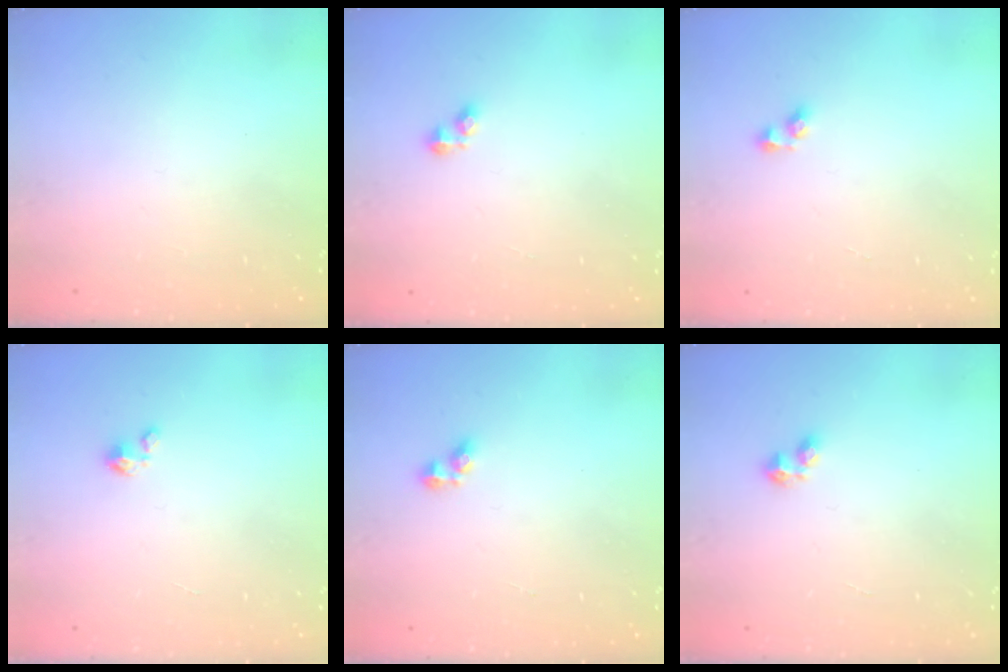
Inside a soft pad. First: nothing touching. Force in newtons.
{"total": 2.4, "press": 2.4, "slide": 0.4}
{"total": 3.3, "press": 3.2, "slide": 0.7}
{"total": 1.3, "press": 1.3, "slide": 0.1}
{"total": 2.7, "press": 2.5, "slide": 1.1}
{"total": 2.9, "press": 2.8, "slide": 0.5}